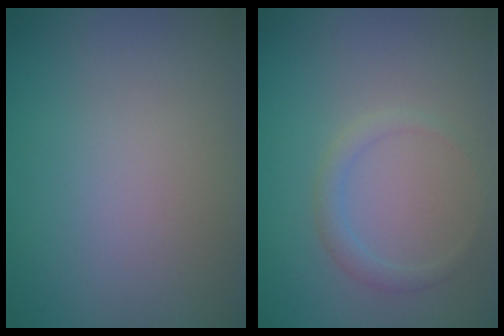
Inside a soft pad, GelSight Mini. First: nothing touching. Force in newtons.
{"total": 1.3, "press": 1.3, "slide": 0.1}